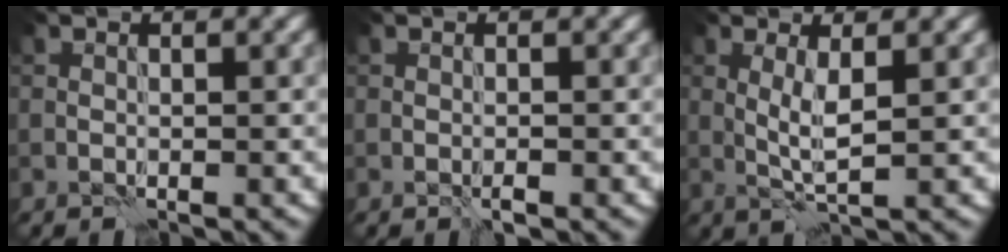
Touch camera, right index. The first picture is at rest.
{"total": 0.8, "force": [-0.5, 0.2, 0.6], "torque": [-0.012, 0.001, -0.009]}
{"total": 2.4, "force": [0.5, 0.1, 2.4], "torque": [-0.052, 0.001, 0.011]}